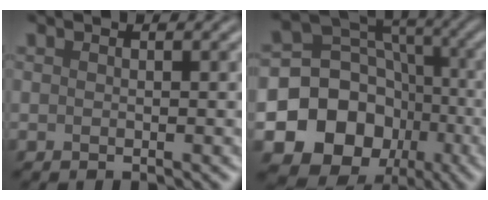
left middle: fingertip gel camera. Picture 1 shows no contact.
{"total": 13.9, "force": [-5.0, 12.1, 4.7], "torque": [-0.074, -0.026, -0.100]}